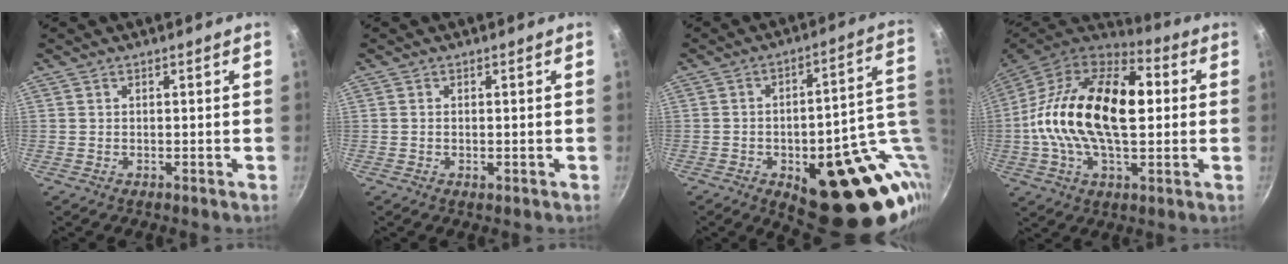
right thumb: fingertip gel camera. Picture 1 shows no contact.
{"total": 0.9, "force": [-0.3, 0.4, 0.7], "torque": [-0.012, -0.001, -0.004]}
{"total": 26.6, "force": [-5.5, 12.1, 23.1], "torque": [-0.230, 0.007, -0.056]}
{"total": 24.9, "force": [1.8, 13.7, 20.8], "torque": [-0.358, 0.026, 0.010]}